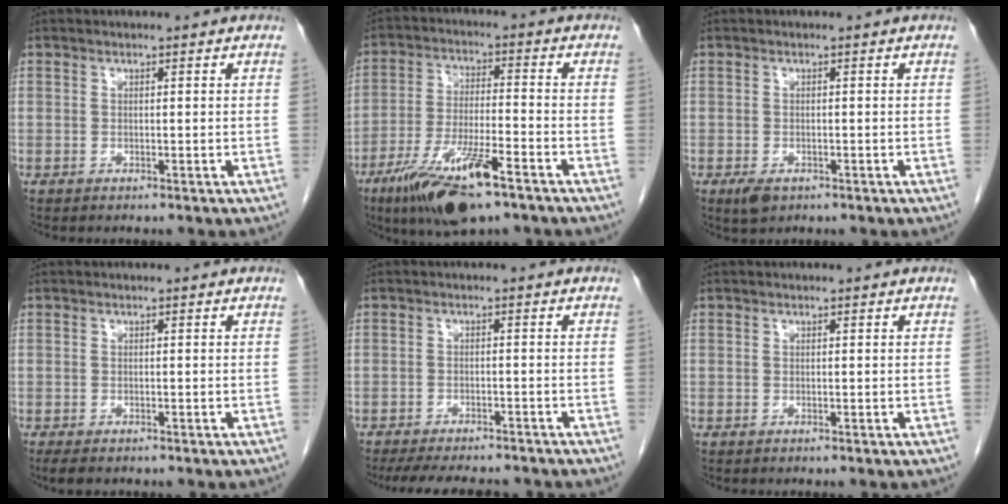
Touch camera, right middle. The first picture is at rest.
{"total": 13.4, "force": [-8.3, 2.4, 10.3], "torque": [-0.196, -0.024, -0.142]}
{"total": 2.4, "force": [-1.3, 1.3, 1.6], "torque": [-0.035, -0.004, -0.015]}
{"total": 2.4, "force": [-1.8, 0.9, 1.3], "torque": [-0.025, -0.006, -0.023]}
{"total": 11.4, "force": [-10.0, 3.0, 4.6], "torque": [-0.080, -0.005, -0.134]}
{"total": 0.0}